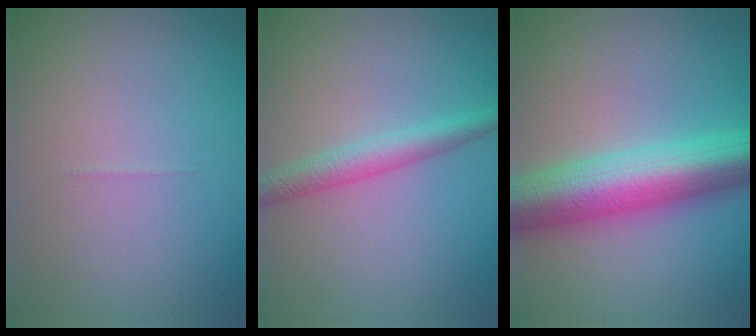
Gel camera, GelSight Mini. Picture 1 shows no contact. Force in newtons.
{"total": 2.6, "press": 2.6, "slide": 0.0}
{"total": 9.5, "press": 9.5, "slide": 0.1}